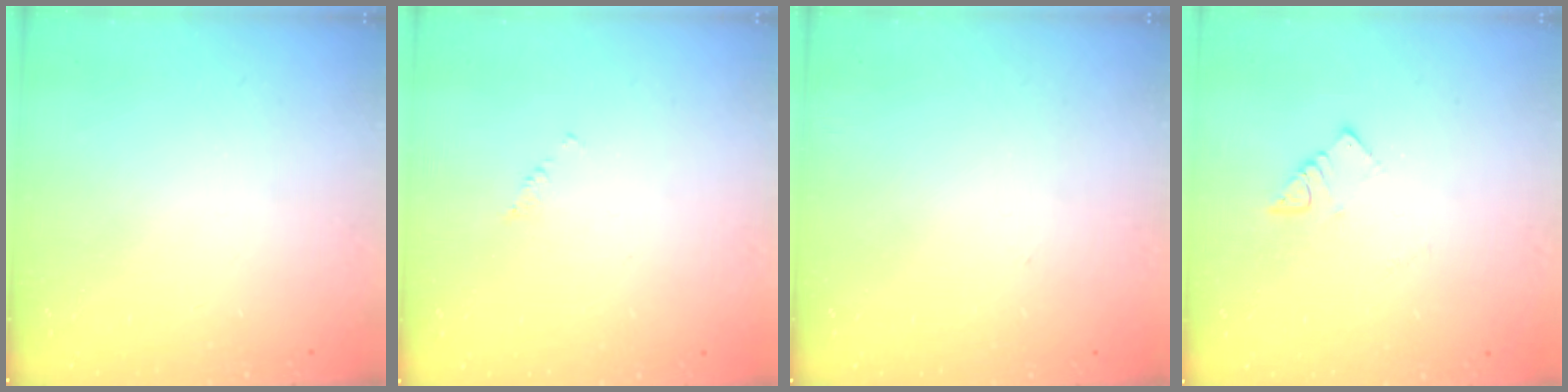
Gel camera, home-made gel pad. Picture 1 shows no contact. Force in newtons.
{"total": 2.0, "press": 2.0, "slide": 0.3}
{"total": 1.6, "press": 1.6, "slide": 0.0}
{"total": 2.4, "press": 2.3, "slide": 0.5}